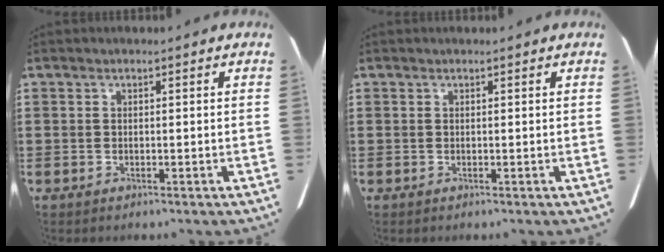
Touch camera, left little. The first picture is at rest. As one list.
[{"total": 0.0}]